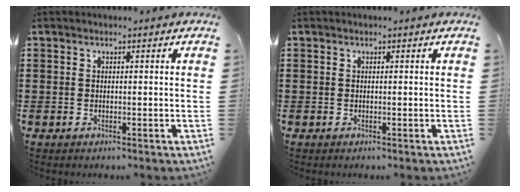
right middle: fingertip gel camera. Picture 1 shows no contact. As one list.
[{"total": 0.0}]